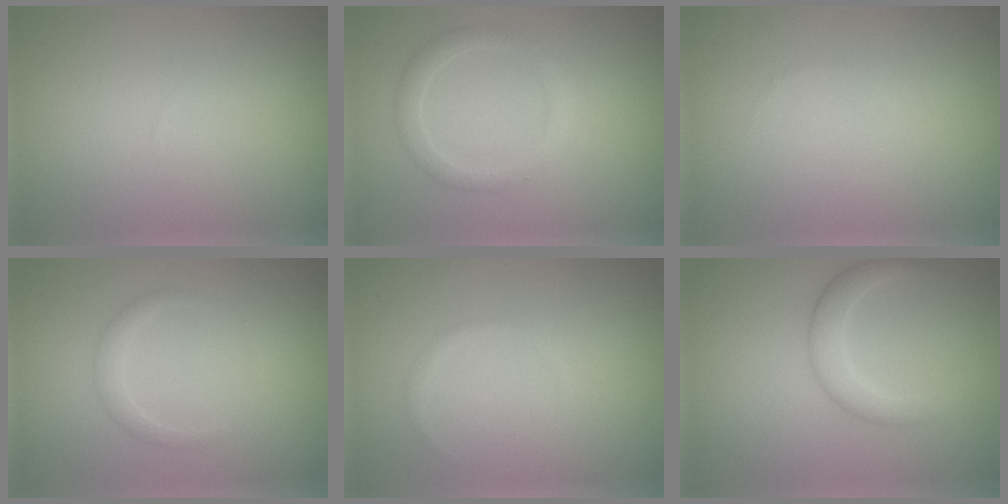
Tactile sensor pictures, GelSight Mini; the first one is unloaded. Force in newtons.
{"total": 2.0, "press": 2.0, "slide": 0.1}
{"total": 0.0}
{"total": 1.4, "press": 1.4, "slide": 0.1}
{"total": 0.6, "press": 0.6, "slide": 0.1}
{"total": 2.8, "press": 2.8, "slide": 0.0}